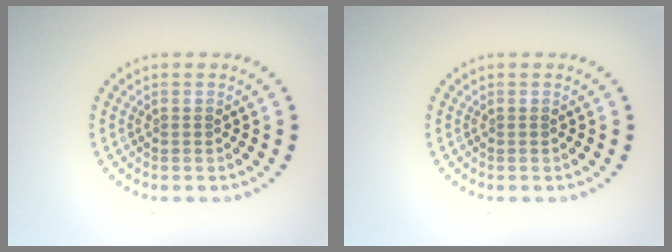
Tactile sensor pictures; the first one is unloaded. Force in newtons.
{"total": 0.0}